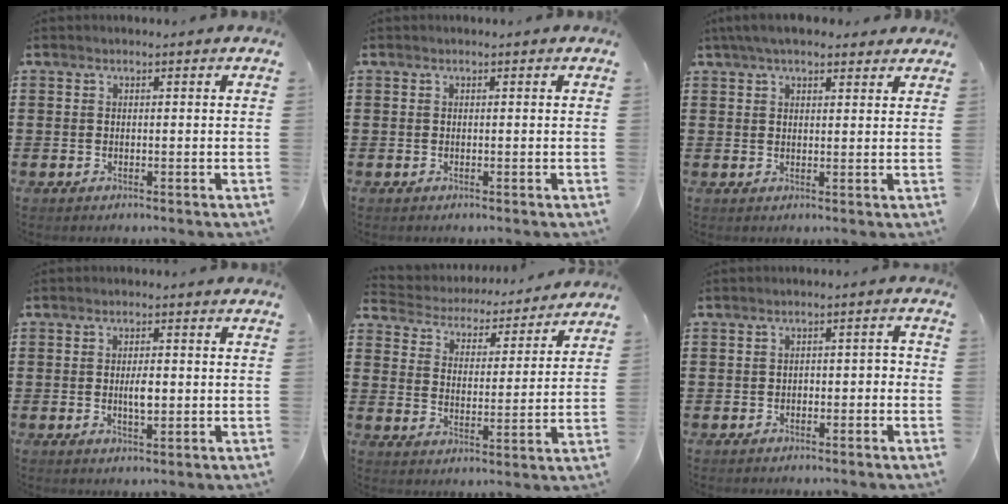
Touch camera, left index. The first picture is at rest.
{"total": 0.0}
{"total": 4.6, "force": [3.7, 1.4, 2.3], "torque": [-0.055, 0.002, 0.069]}
{"total": 3.2, "force": [-0.1, 1.2, 3.0], "torque": [-0.049, -0.002, -0.004]}
{"total": 4.2, "force": [4.1, 0.5, -0.1], "torque": [-0.027, -0.036, 0.065]}
{"total": 1.9, "force": [-1.6, 0.7, 0.6], "torque": [-0.016, 0.004, -0.037]}